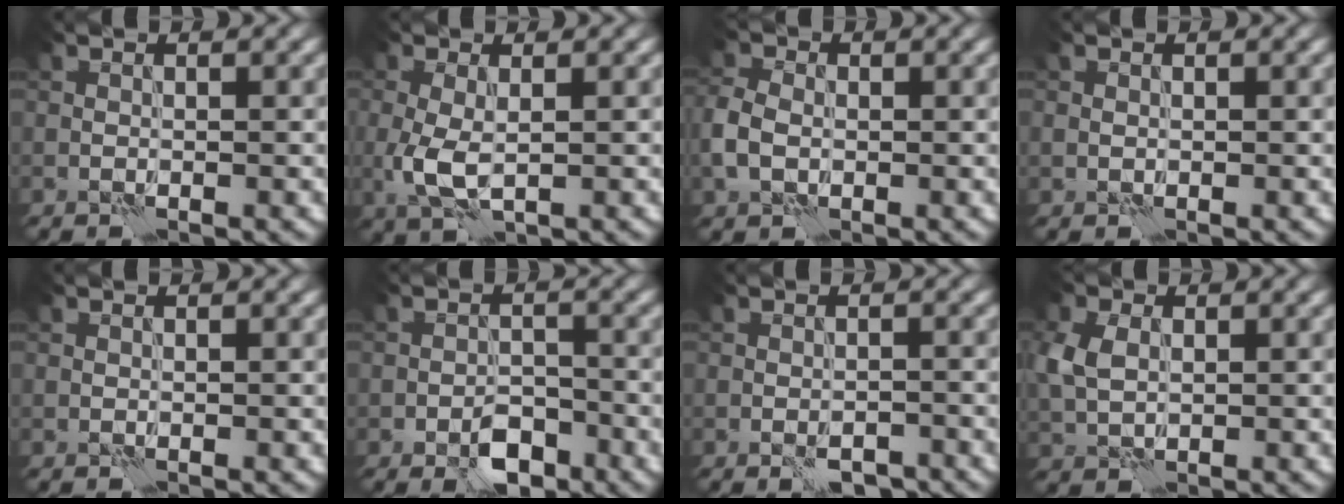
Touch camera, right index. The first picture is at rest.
{"total": 3.4, "force": [0.0, 1.8, 2.9], "torque": [-0.074, -0.008, 0.001]}
{"total": 3.3, "force": [-0.4, 2.6, 2.0], "torque": [-0.054, 0.002, -0.018]}
{"total": 0.7, "force": [0.2, 0.7, 0.1], "torque": [-0.002, -0.003, 0.004]}
{"total": 0.0}
{"total": 3.6, "force": [-2.3, 2.0, 2.0], "torque": [-0.025, -0.001, -0.038]}
{"total": 2.9, "force": [-2.2, 1.1, 1.6], "torque": [-0.029, 0.001, -0.030]}
{"total": 3.2, "force": [0.7, 2.4, 2.0], "torque": [-0.057, 0.005, 0.010]}